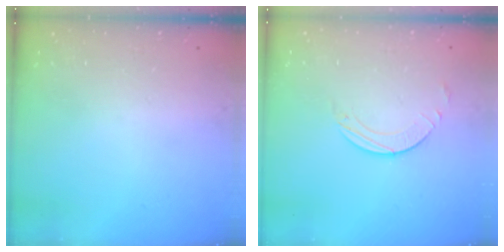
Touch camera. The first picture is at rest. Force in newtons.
{"total": 1.6, "press": 1.6, "slide": 0.2}